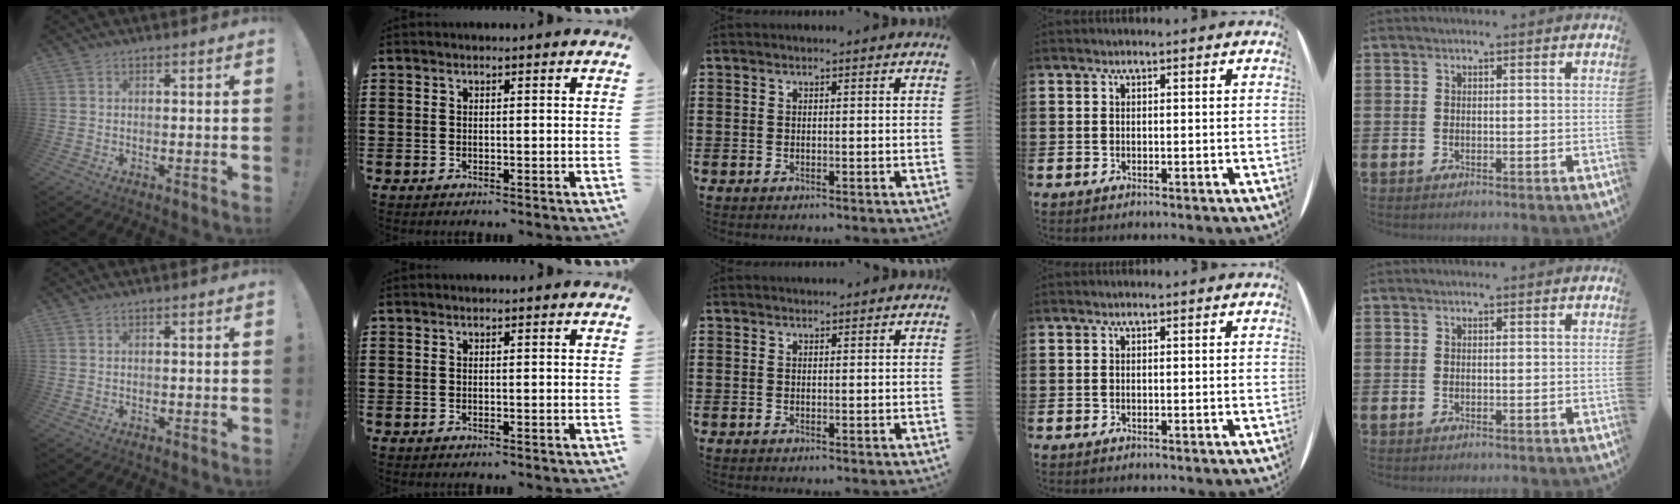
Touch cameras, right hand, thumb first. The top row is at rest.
{"middle": {"total": 0.6, "force": [0.5, 0.3, -0.1], "torque": [0.008, -0.003, 0.009]}}